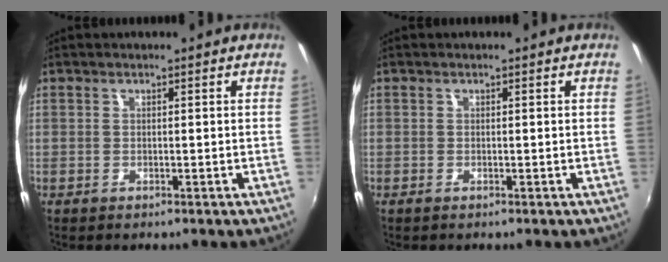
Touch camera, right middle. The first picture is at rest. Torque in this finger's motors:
{"motor_torque": [-0.05, -0.05, 0.00, 0.00]}